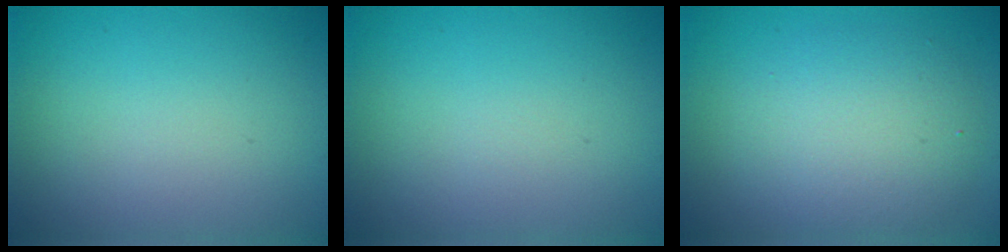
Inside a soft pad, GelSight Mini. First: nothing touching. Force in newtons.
{"total": 0.0}
{"total": 4.8, "press": 4.8, "slide": 0.3}